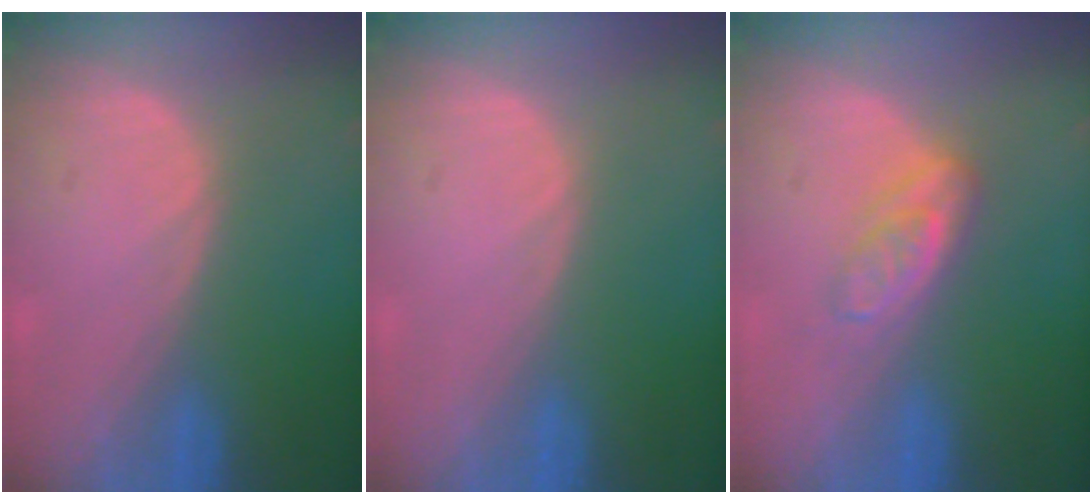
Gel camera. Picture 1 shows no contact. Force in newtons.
{"total": 0.0}
{"total": 5.0, "press": 4.4, "slide": 2.4}